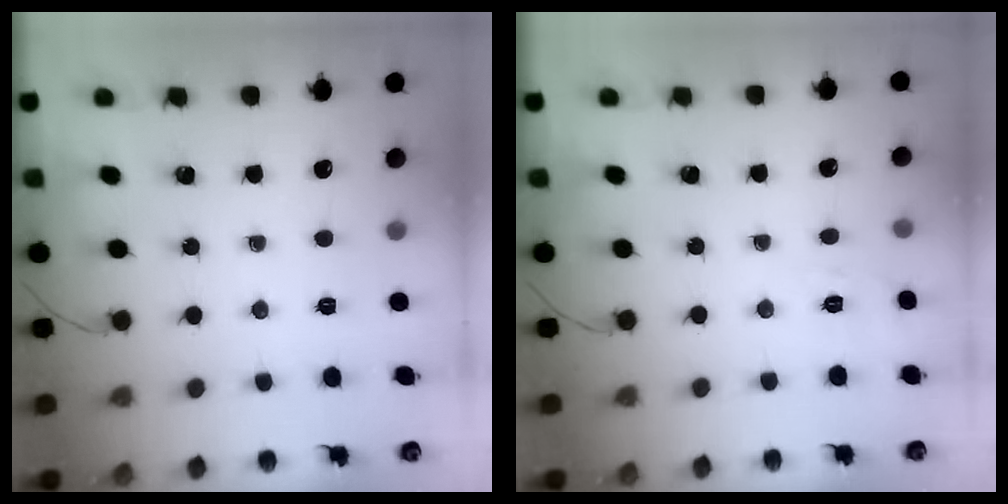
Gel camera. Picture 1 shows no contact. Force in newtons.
{"total": 5.8, "press": 5.5, "slide": 2.0}